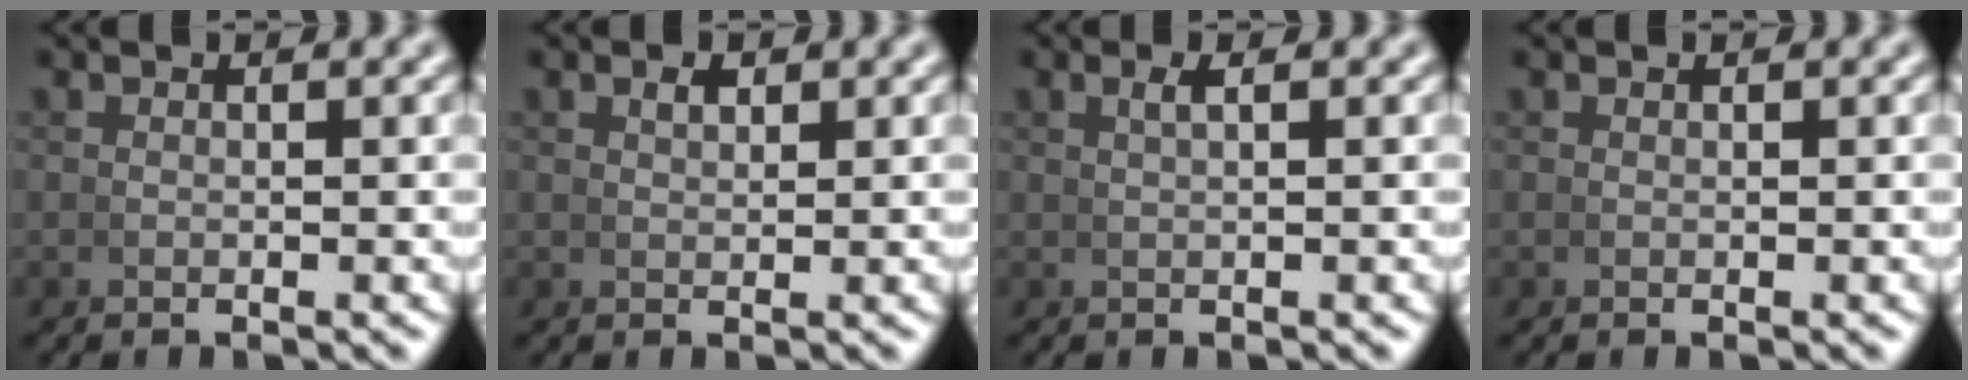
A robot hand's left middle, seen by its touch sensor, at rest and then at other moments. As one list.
[{"total": 1.1, "force": [0.7, 0.5, 0.7], "torque": [-0.007, 0.001, 0.014]}, {"total": 1.1, "force": [0.4, 0.0, 1.0], "torque": [-0.017, 0.005, 0.007]}, {"total": 0.0}]